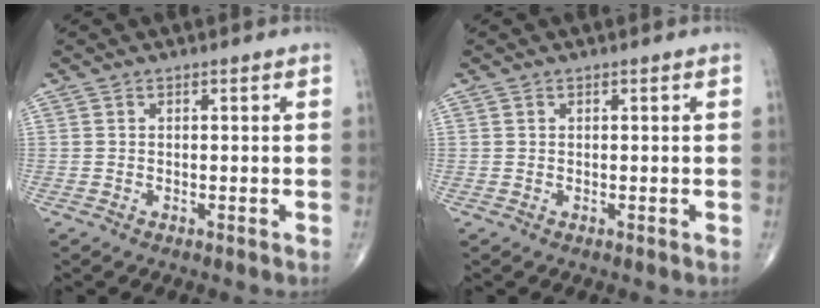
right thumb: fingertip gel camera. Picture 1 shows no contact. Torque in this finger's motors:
{"motor_torque": [-0.22, 0.11, -0.07, 0.05, -0.02]}